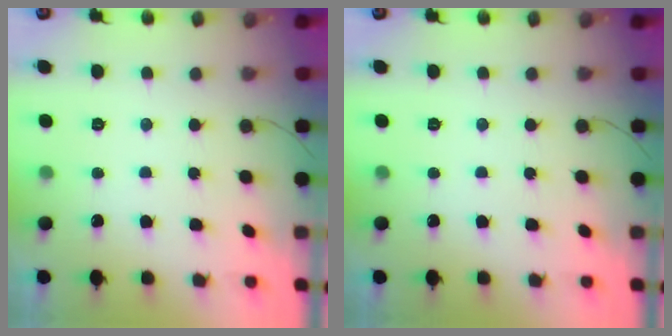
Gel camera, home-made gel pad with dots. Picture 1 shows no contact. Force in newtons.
{"total": 0.0}